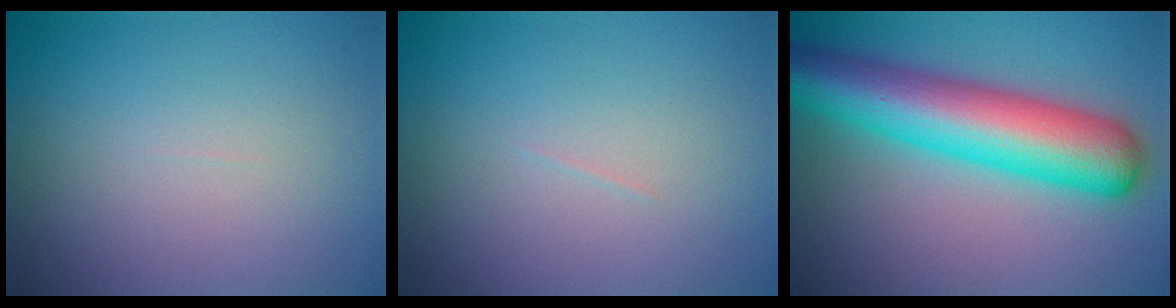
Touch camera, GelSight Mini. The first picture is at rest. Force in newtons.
{"total": 0.0}
{"total": 10.6, "press": 10.6, "slide": 0.3}